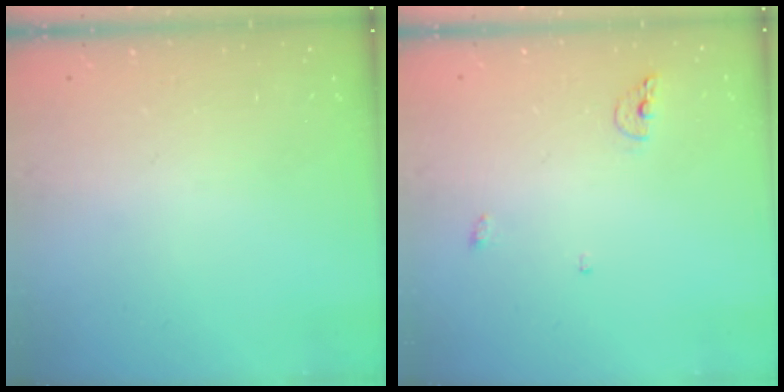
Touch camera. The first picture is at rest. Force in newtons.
{"total": 5.7, "press": 5.6, "slide": 1.2}